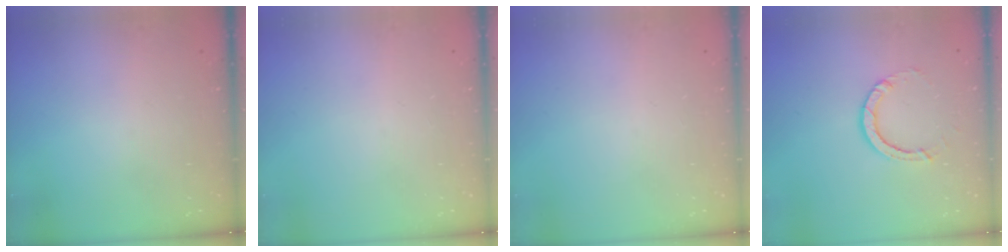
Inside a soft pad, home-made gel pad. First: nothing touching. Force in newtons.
{"total": 0.0}
{"total": 0.0}
{"total": 4.5, "press": 4.5, "slide": 0.3}